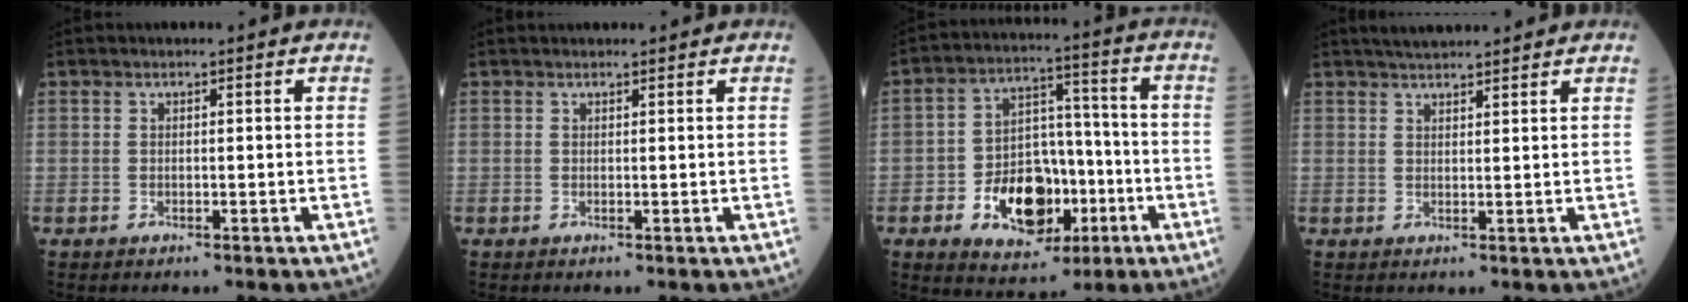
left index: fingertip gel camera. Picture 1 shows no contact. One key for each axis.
{"total": 2.5, "fx": 2.4, "fy": 0.3, "fz": 0.5, "tx": -0.006, "ty": 0.024, "tz": 0.032}
{"total": 13.2, "fx": -4.8, "fy": 8.2, "fz": 9.2, "tx": -0.168, "ty": 0.018, "tz": -0.068}
{"total": 5.6, "fx": 5.1, "fy": 0.5, "fz": 2.2, "tx": -0.032, "ty": 0.031, "tz": 0.081}